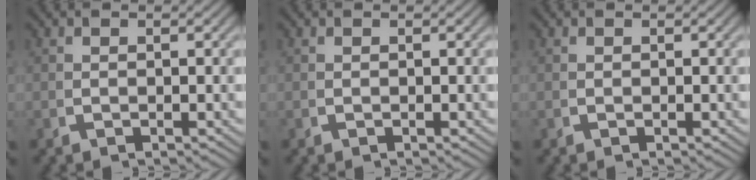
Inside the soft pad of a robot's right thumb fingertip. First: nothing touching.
{"total": 0.0}
{"total": 0.0}